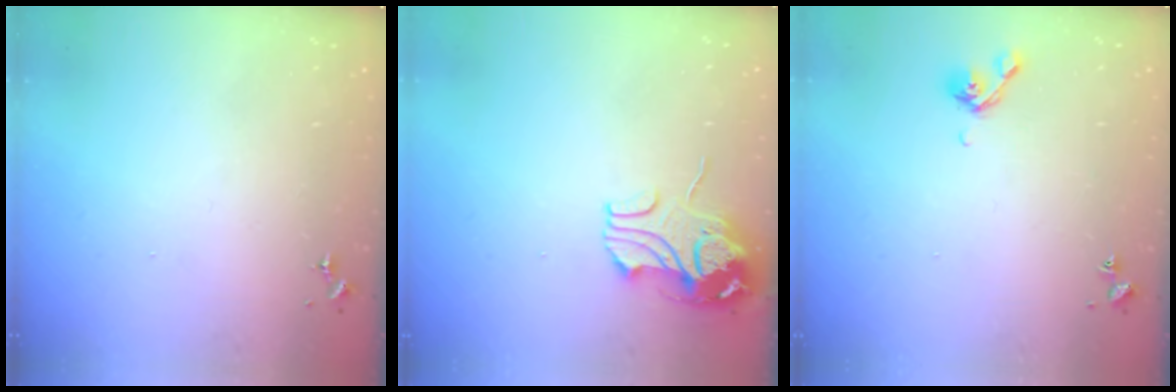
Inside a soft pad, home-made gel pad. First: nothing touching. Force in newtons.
{"total": 11.1, "press": 11.0, "slide": 1.4}
{"total": 6.1, "press": 6.0, "slide": 1.4}